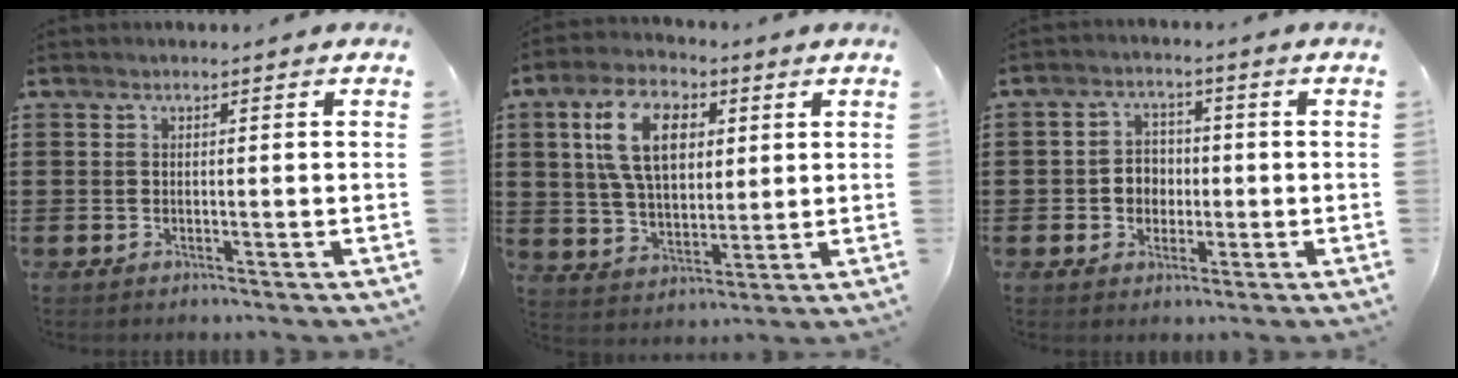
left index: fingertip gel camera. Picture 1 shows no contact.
{"total": 10.9, "force": [3.9, 6.2, 8.0], "torque": [-0.176, 0.013, 0.068]}
{"total": 3.9, "force": [-0.6, 3.5, 1.6], "torque": [-0.041, 0.008, -0.016]}